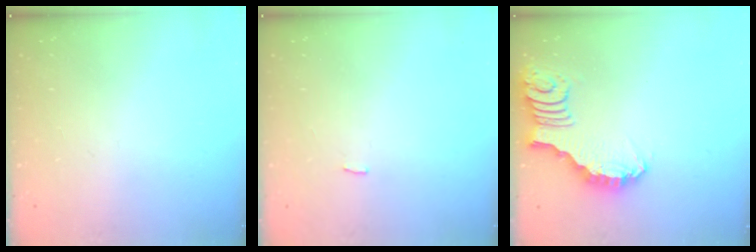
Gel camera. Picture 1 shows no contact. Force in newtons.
{"total": 1.5, "press": 1.4, "slide": 0.3}
{"total": 2.6, "press": 2.5, "slide": 0.5}